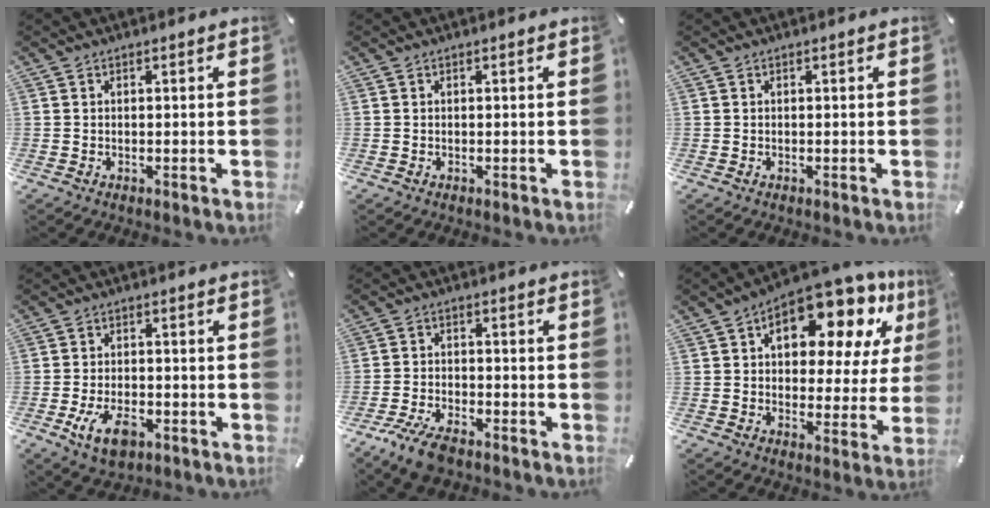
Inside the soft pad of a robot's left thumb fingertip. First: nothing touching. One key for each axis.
{"total": 0.0}
{"total": 0.0}
{"total": 7.8, "fx": -3.1, "fy": 4.5, "fz": 5.5, "tx": -0.109, "ty": 0.005, "tz": -0.057}
{"total": 6.9, "fx": -5.1, "fy": 2.5, "fz": 3.9, "tx": -0.091, "ty": 0.013, "tz": -0.096}
{"total": 16.8, "fx": 9.8, "fy": 8.8, "fz": 10.5, "tx": -0.150, "ty": -0.070, "tz": 0.163}